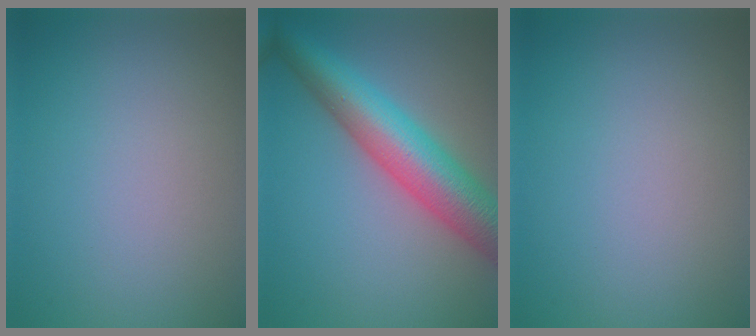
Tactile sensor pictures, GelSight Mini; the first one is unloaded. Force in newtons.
{"total": 8.5, "press": 8.5, "slide": 0.2}
{"total": 0.0}